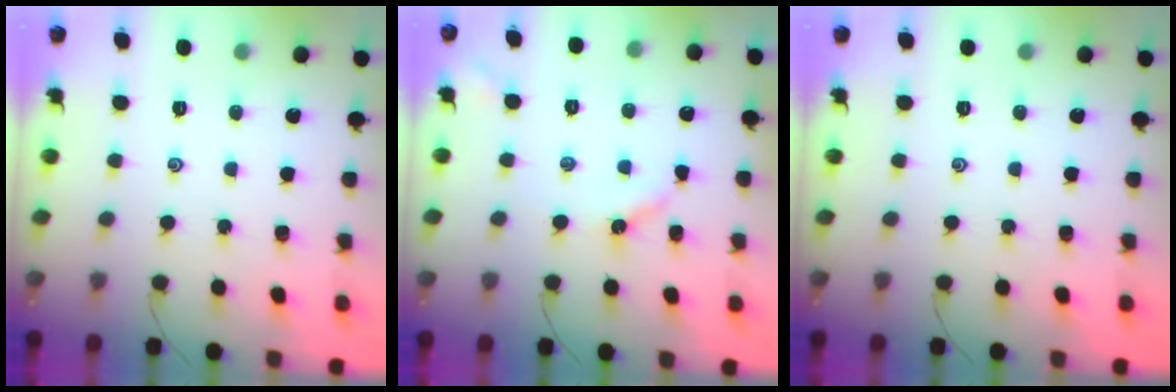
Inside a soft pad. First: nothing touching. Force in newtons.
{"total": 4.0, "press": 4.0, "slide": 0.6}
{"total": 0.0}